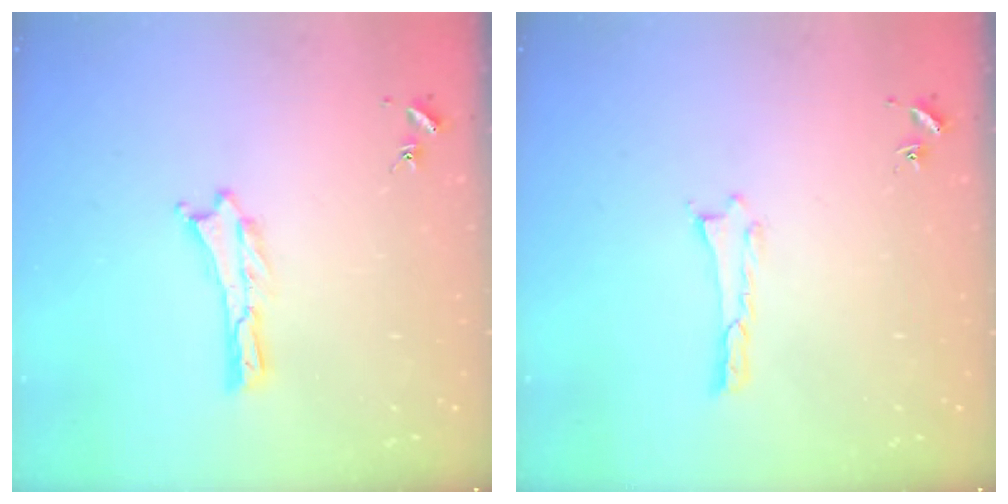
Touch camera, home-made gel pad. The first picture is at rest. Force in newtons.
{"total": 0.0}